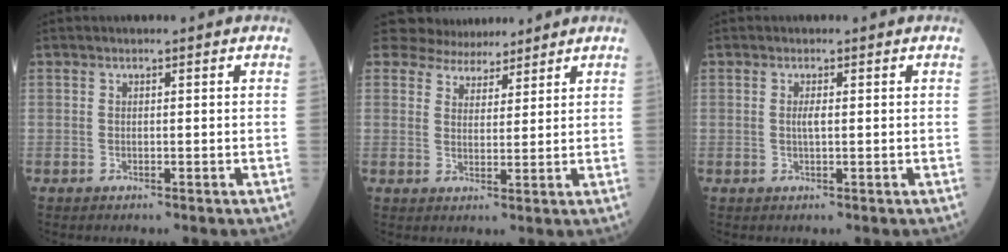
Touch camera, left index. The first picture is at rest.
{"total": 6.3, "force": [5.9, 2.1, 0.5], "torque": [-0.005, 0.009, 0.091]}
{"total": 1.1, "force": [0.0, 0.2, 1.1], "torque": [-0.022, -0.002, 0.000]}